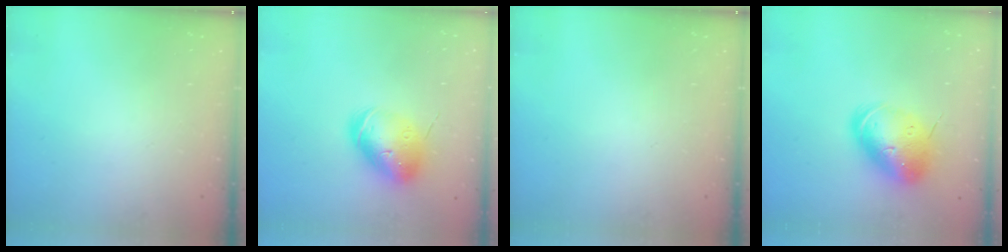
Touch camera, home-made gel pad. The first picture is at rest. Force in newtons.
{"total": 12.9, "press": 12.8, "slide": 2.0}
{"total": 0.0}
{"total": 15.1, "press": 14.9, "slide": 2.9}